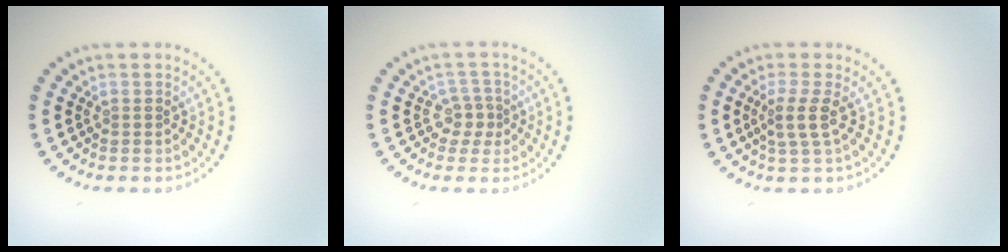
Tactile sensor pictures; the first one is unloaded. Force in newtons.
{"total": 2.0, "press": 1.5, "slide": 1.3}
{"total": 2.3, "press": 1.7, "slide": 1.5}